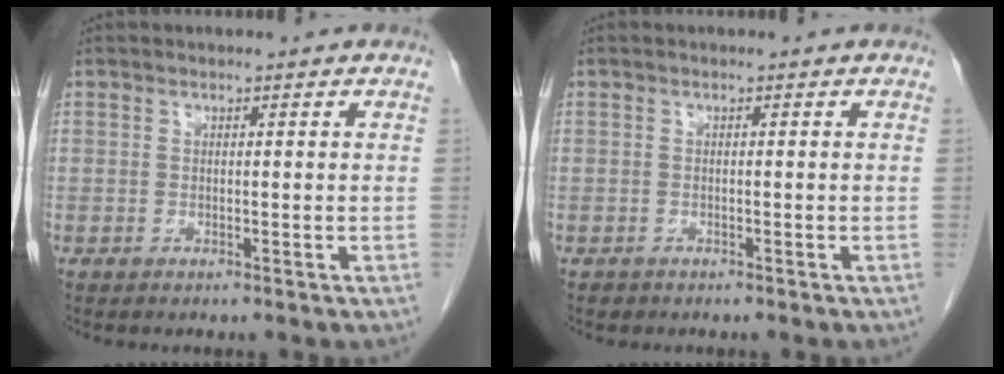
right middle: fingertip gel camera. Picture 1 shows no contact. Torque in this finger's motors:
{"motor_torque": [-0.33, -0.17, -0.02, 0.00]}